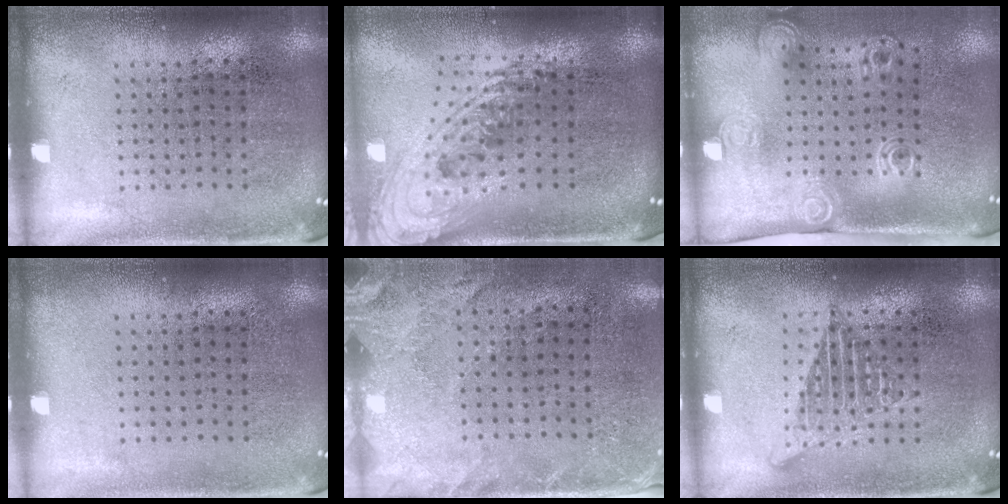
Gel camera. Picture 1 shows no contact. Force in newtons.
{"total": 2.4, "press": 1.7, "slide": 1.7}
{"total": 2.2, "press": 1.6, "slide": 1.6}
{"total": 0.0}
{"total": 2.6, "press": 2.1, "slide": 1.6}
{"total": 2.2, "press": 2.2, "slide": 0.2}